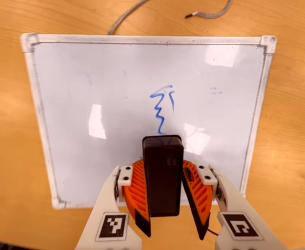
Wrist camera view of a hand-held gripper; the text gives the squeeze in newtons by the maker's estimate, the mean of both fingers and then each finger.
{"total": 6.3, "left": 6.5, "right": 6.0}